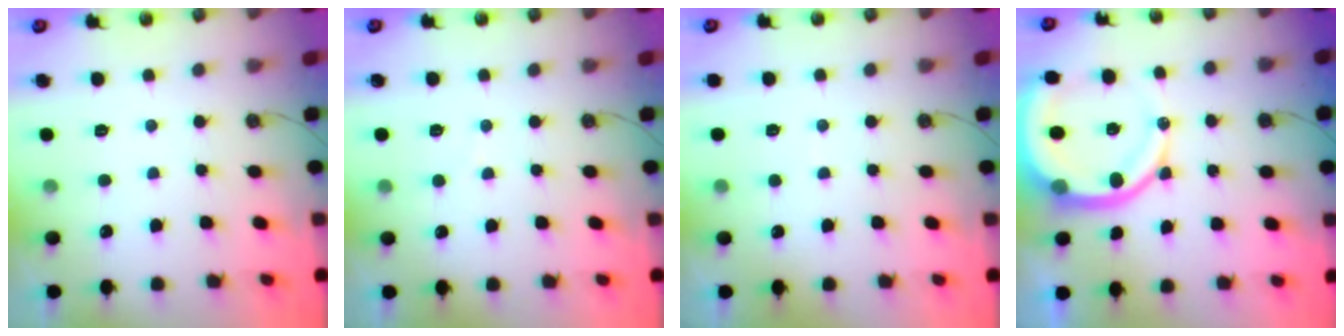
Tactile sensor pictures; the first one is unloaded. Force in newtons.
{"total": 3.3, "press": 3.3, "slide": 0.3}
{"total": 2.2, "press": 2.1, "slide": 0.8}
{"total": 13.6, "press": 13.5, "slide": 1.6}